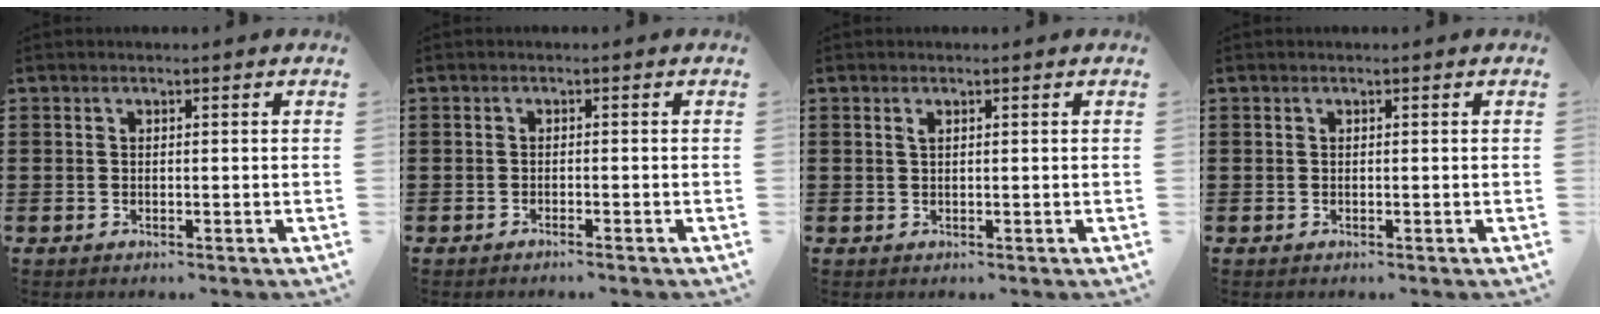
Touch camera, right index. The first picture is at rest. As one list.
[{"total": 0.8, "force": [-0.7, -0.1, 0.2], "torque": [-0.005, -0.001, -0.015]}, {"total": 0.7, "force": [0.3, 0.2, 0.6], "torque": [-0.014, 0.001, 0.006]}, {"total": 0.0}]